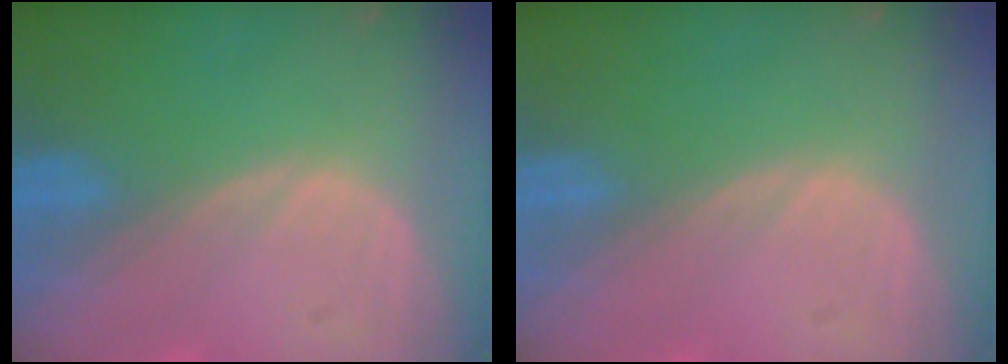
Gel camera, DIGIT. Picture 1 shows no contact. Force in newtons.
{"total": 0.0}